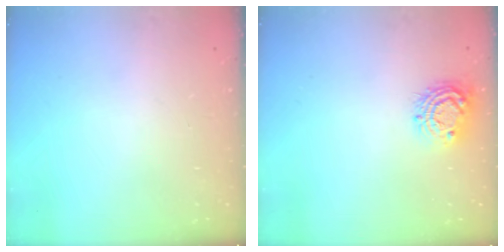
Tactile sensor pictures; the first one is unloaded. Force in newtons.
{"total": 9.9, "press": 9.9, "slide": 0.7}